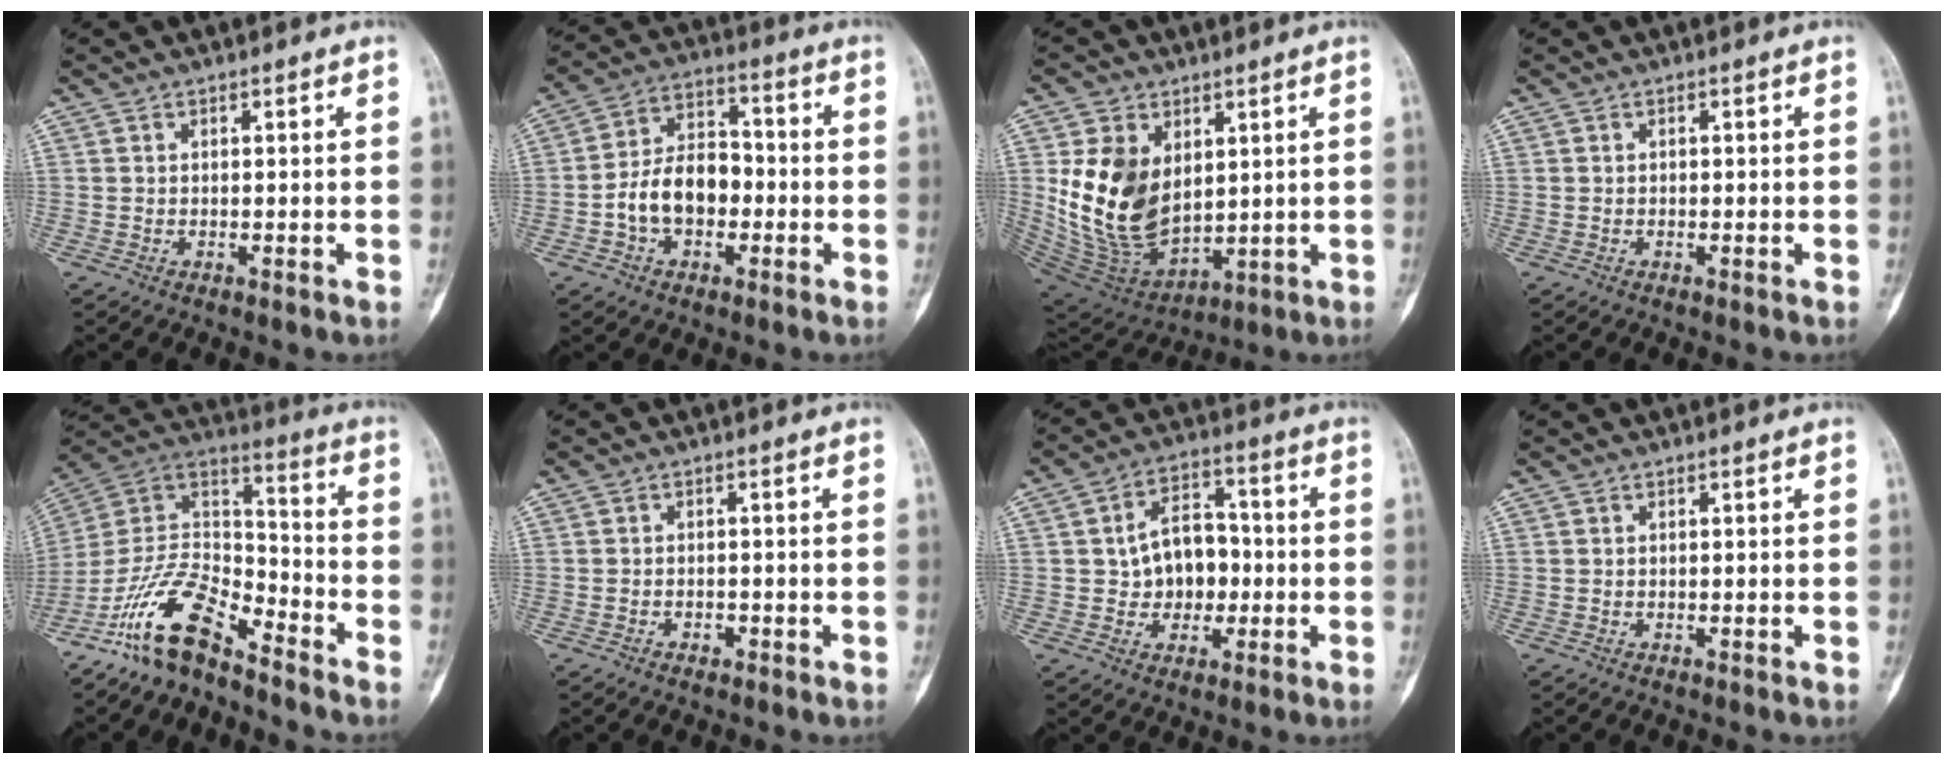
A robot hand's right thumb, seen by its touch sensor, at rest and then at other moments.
{"total": 11.3, "force": [-2.6, 7.7, 7.9], "torque": [-0.122, 0.041, -0.054]}
{"total": 17.2, "force": [3.1, 11.6, 12.2], "torque": [-0.204, -0.029, 0.085]}
{"total": 0.0}
{"total": 15.5, "force": [-11.5, 5.8, 8.8], "torque": [-0.151, 0.091, -0.223]}
{"total": 1.4, "force": [-0.9, 0.9, 0.7], "torque": [-0.013, 0.007, -0.013]}
{"total": 10.2, "force": [-0.5, 7.6, 6.8], "torque": [-0.071, 0.026, -0.011]}
{"total": 0.0}